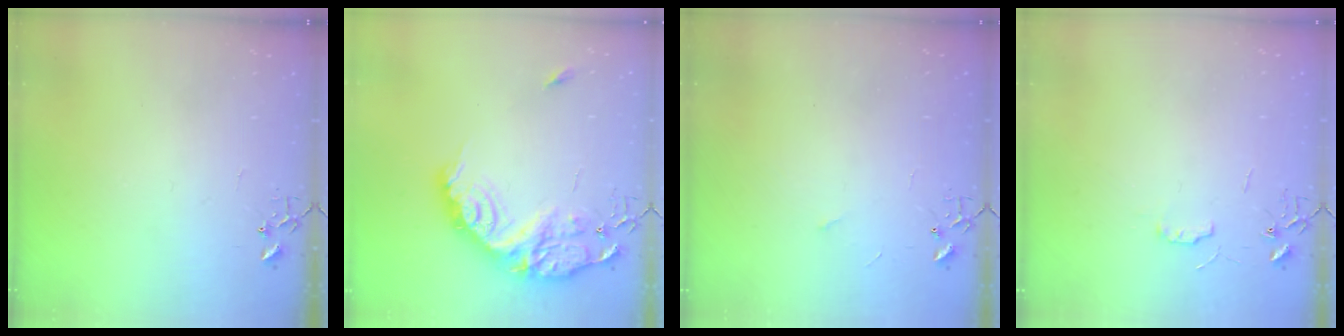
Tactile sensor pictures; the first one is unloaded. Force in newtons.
{"total": 20.4, "press": 20.4, "slide": 0.8}
{"total": 2.6, "press": 2.6, "slide": 0.4}
{"total": 4.9, "press": 4.9, "slide": 0.7}